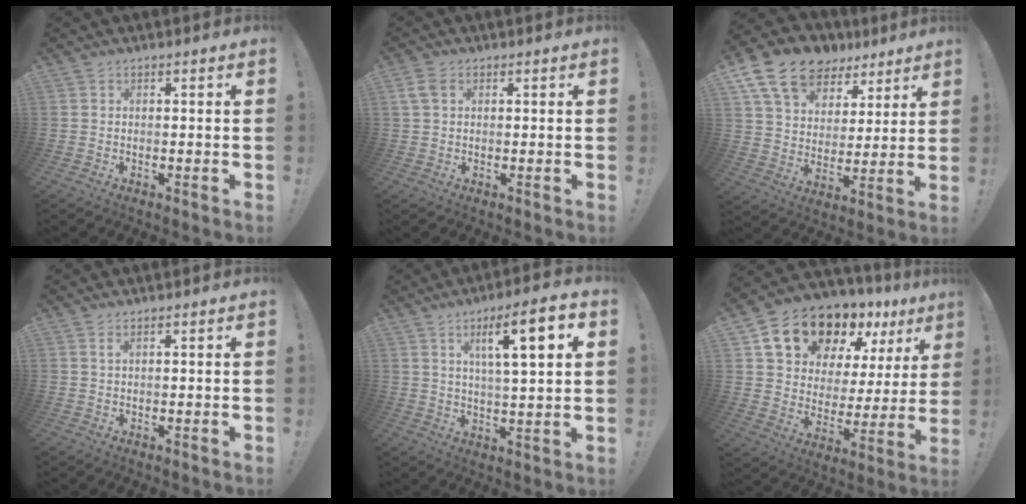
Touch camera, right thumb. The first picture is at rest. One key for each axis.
{"total": 4.0, "fx": 1.2, "fy": 2.5, "fz": 2.9, "tx": -0.057, "ty": 0.008, "tz": 0.026}
{"total": 16.2, "fx": 10.8, "fy": 10.0, "fz": 6.8, "tx": -0.125, "ty": -0.065, "tz": 0.203}
{"total": 1.2, "fx": 0.6, "fy": 0.3, "fz": 1.0, "tx": -0.021, "ty": 0.002, "tz": 0.009}
{"total": 12.7, "fx": 4.8, "fy": 2.5, "fz": 11.5, "tx": -0.178, "ty": -0.011, "tz": 0.066}
{"total": 17.2, "fx": 13.1, "fy": 8.9, "fz": 6.6, "tx": -0.101, "ty": -0.098, "tz": 0.245}